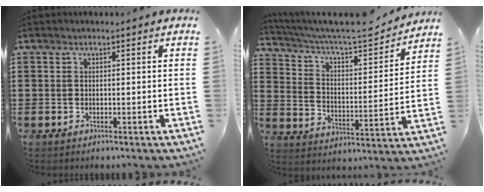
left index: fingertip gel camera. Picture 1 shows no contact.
{"total": 7.2, "force": [6.4, 0.9, 3.2], "torque": [-0.083, -0.048, 0.102]}